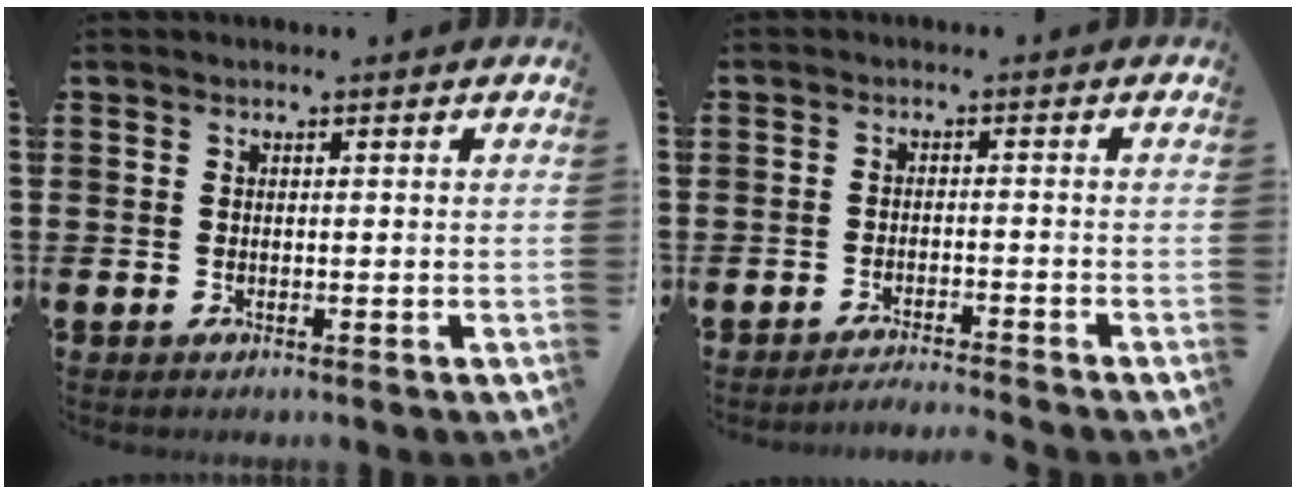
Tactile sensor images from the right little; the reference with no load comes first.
{"total": 1.8, "force": [-1.8, -0.3, 0.2], "torque": [-0.004, 0.004, -0.036]}